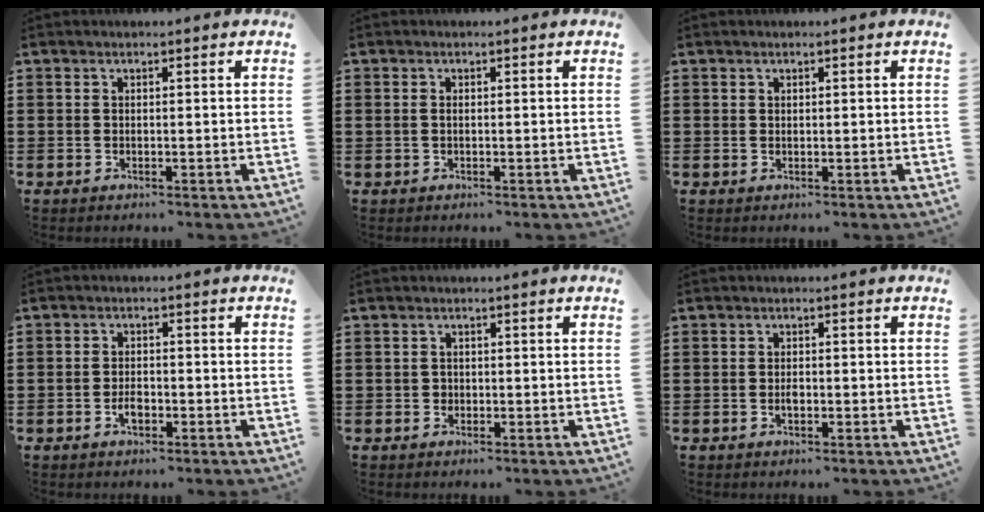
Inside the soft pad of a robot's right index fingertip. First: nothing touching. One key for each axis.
{"total": 0.8, "fx": 0.1, "fy": 0.5, "fz": 0.6, "tx": -0.014, "ty": 0.002, "tz": 0.001}
{"total": 0.5, "fx": 0.3, "fy": 0.4, "fz": 0.0, "tx": -0.002, "ty": 0.004, "tz": 0.006}
{"total": 2.3, "fx": -1.0, "fy": 1.2, "fz": 1.7, "tx": -0.033, "ty": 0.002, "tz": -0.018}
{"total": 0.8, "fx": -0.1, "fy": 0.8, "fz": 0.1, "tx": -0.004, "ty": 0.003, "tz": -0.004}
{"total": 1.2, "fx": -0.3, "fy": 0.6, "fz": 1.0, "tx": -0.019, "ty": 0.001, "tz": -0.006}